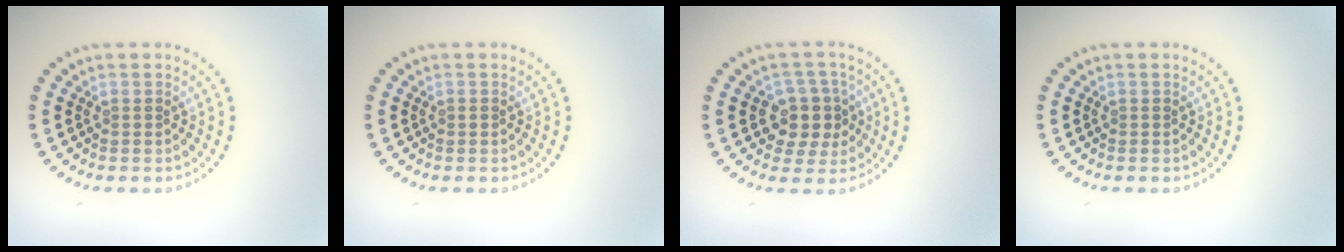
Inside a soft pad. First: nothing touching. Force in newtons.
{"total": 0.5, "press": 0.5, "slide": 0.2}
{"total": 4.0, "press": 3.7, "slide": 1.5}
{"total": 0.0}